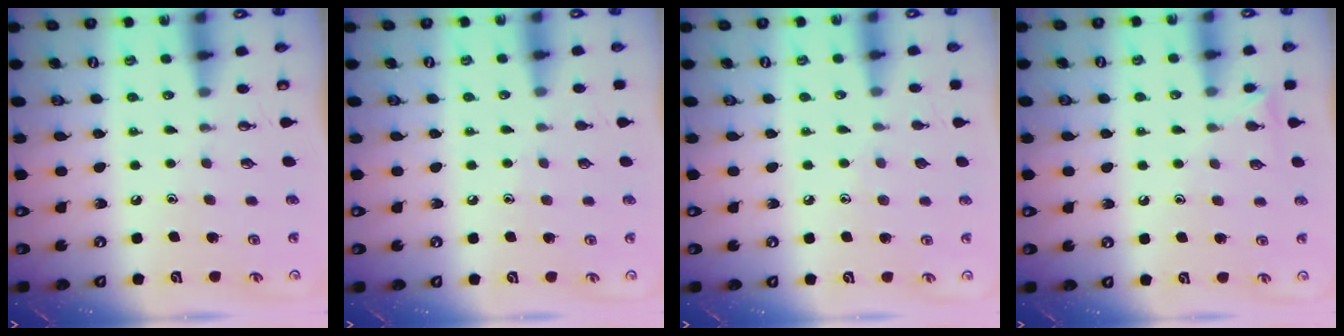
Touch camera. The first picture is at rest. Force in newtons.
{"total": 4.1, "press": 4.1, "slide": 0.4}
{"total": 5.8, "press": 5.8, "slide": 0.5}
{"total": 6.1, "press": 6.1, "slide": 0.5}